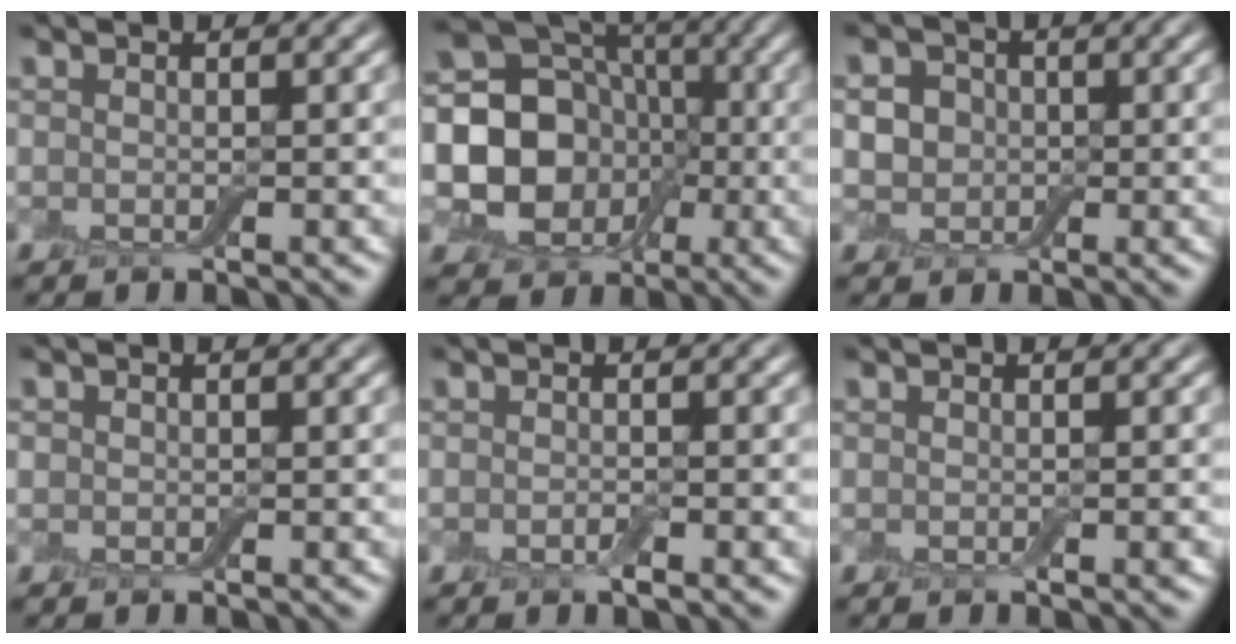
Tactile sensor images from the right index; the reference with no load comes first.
{"total": 11.0, "force": [-0.8, 9.4, 5.6], "torque": [-0.087, -0.004, -0.036]}
{"total": 3.6, "force": [0.2, 3.2, 1.6], "torque": [-0.017, 0.010, -0.015]}
{"total": 0.5, "force": [0.1, 0.5, 0.0], "torque": [0.003, -0.001, -0.001]}
{"total": 0.9, "force": [-0.4, 0.2, 0.8], "torque": [-0.014, -0.001, -0.007]}
{"total": 0.6, "force": [-0.2, 0.1, 0.6], "torque": [-0.009, -0.001, -0.003]}